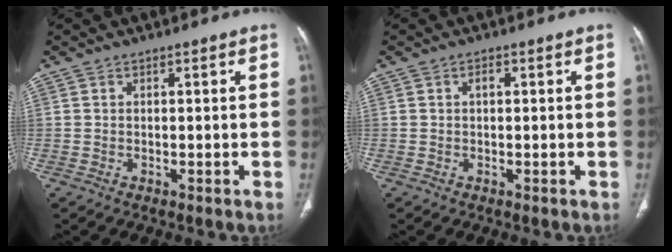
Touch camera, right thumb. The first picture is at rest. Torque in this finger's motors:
{"motor_torque": [1.47, 2.54, 0.54, -0.10, -0.02]}